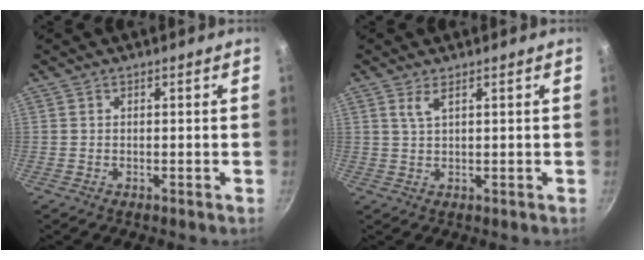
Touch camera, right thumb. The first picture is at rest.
{"total": 2.2, "force": [1.2, 0.6, 1.8], "torque": [-0.036, -0.006, 0.026]}